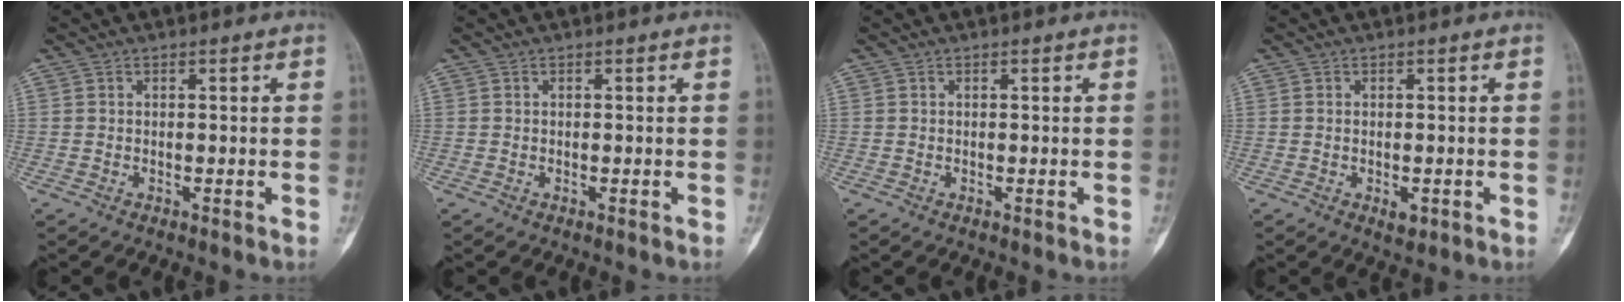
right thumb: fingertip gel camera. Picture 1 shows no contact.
{"total": 0.0}
{"total": 0.0}
{"total": 2.1, "force": [-0.6, 1.3, 1.6], "torque": [-0.022, 0.001, -0.005]}